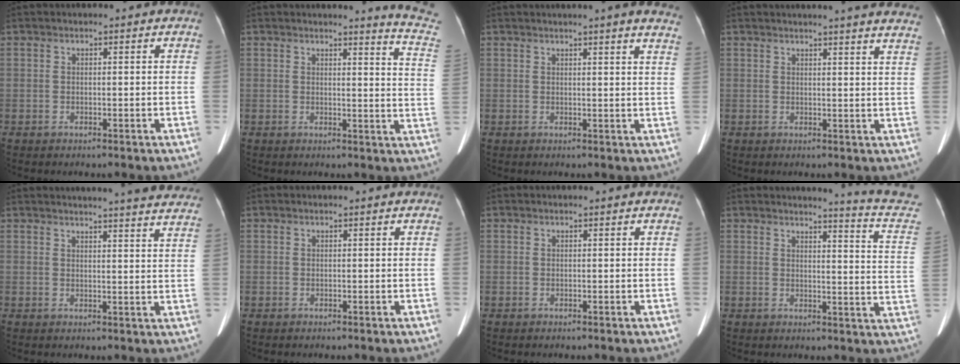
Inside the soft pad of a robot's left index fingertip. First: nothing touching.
{"total": 8.9, "force": [8.7, -1.2, 1.4], "torque": [-0.015, -0.095, 0.070]}
{"total": 10.2, "force": [9.1, 0.0, 4.6], "torque": [-0.048, -0.019, 0.081]}
{"total": 15.3, "force": [14.3, 0.4, 5.6], "torque": [-0.064, -0.033, 0.150]}
{"total": 20.9, "force": [19.7, 1.2, 7.0], "torque": [-0.089, -0.036, 0.219]}
{"total": 0.0}
{"total": 0.0}
{"total": 11.1, "force": [10.7, -2.0, 2.3], "torque": [-0.031, -0.102, 0.100]}